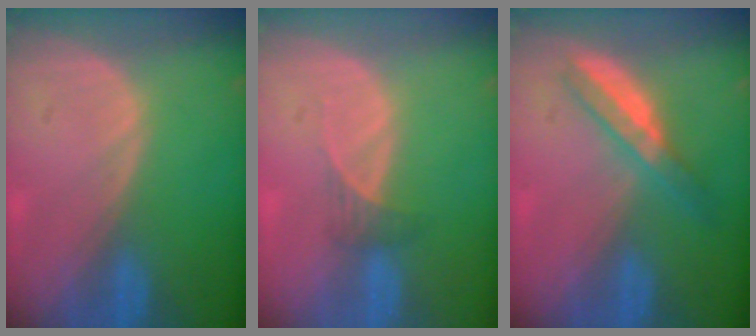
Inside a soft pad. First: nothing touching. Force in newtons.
{"total": 1.8, "press": 1.6, "slide": 0.8}
{"total": 5.5, "press": 4.8, "slide": 2.6}